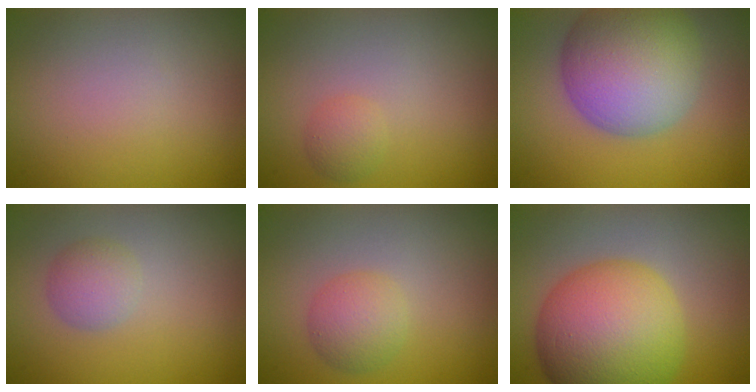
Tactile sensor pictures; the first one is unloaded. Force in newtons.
{"total": 1.3, "press": 1.3, "slide": 0.1}
{"total": 10.7, "press": 10.7, "slide": 0.8}
{"total": 2.0, "press": 2.0, "slide": 0.1}
{"total": 2.6, "press": 2.6, "slide": 0.1}
{"total": 12.0, "press": 11.9, "slide": 0.2}